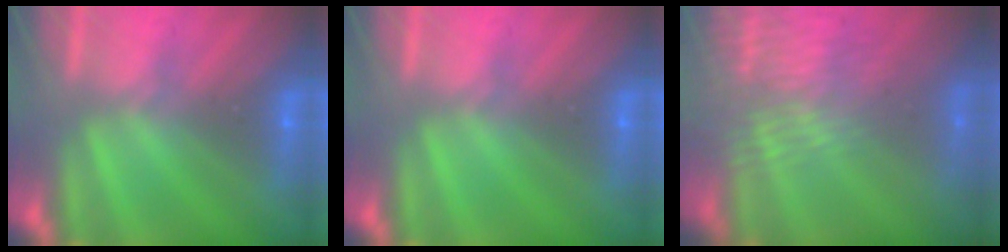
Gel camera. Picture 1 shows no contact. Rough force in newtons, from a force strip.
{"total": 0.0}
{"total": 4.6}